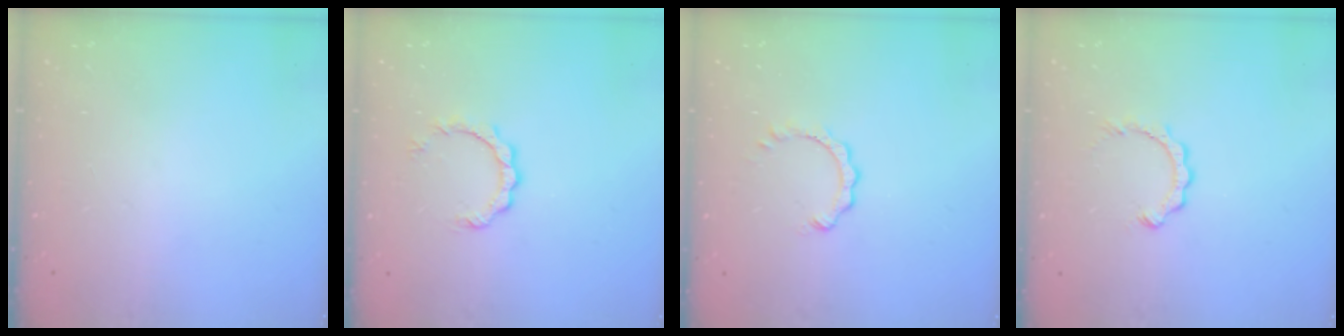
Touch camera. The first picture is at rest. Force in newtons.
{"total": 3.6, "press": 3.6, "slide": 0.2}
{"total": 1.1, "press": 1.1, "slide": 0.1}
{"total": 2.8, "press": 2.8, "slide": 0.3}